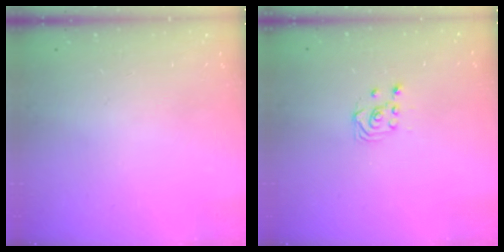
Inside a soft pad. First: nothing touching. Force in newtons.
{"total": 2.7, "press": 2.4, "slide": 1.3}